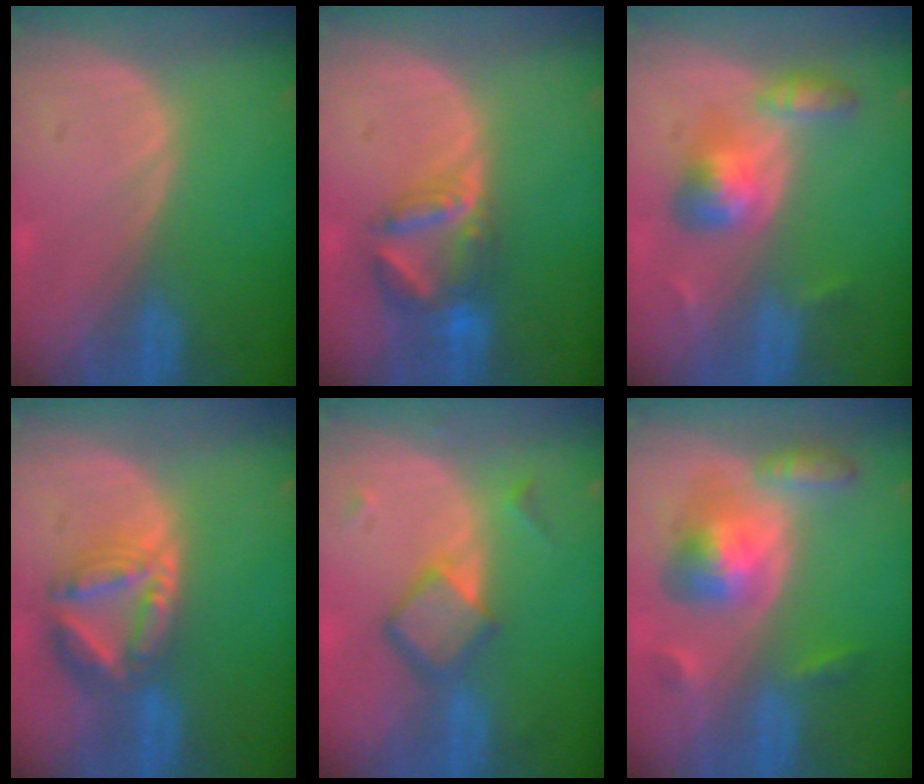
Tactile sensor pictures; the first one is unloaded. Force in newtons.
{"total": 6.9, "press": 6.3, "slide": 2.9}
{"total": 5.7, "press": 5.6, "slide": 1.1}
{"total": 8.0, "press": 6.9, "slide": 4.0}
{"total": 6.3, "press": 5.4, "slide": 3.4}
{"total": 7.3, "press": 7.3, "slide": 0.5}